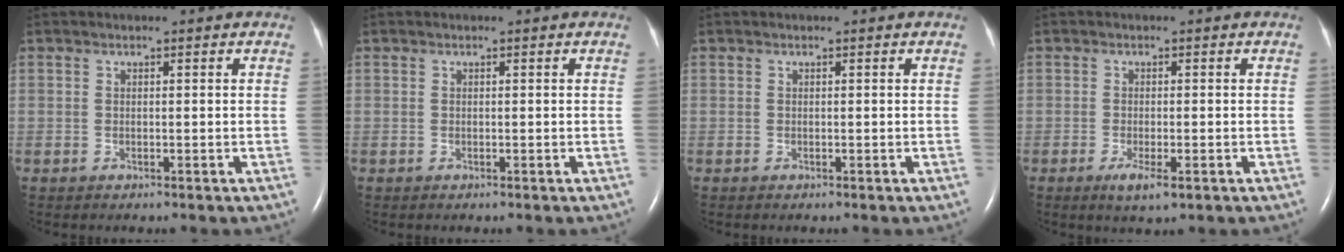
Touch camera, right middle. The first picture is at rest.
{"total": 0.0}
{"total": 0.0}
{"total": 3.2, "force": [-1.6, 0.7, 2.7], "torque": [-0.050, -0.006, -0.023]}